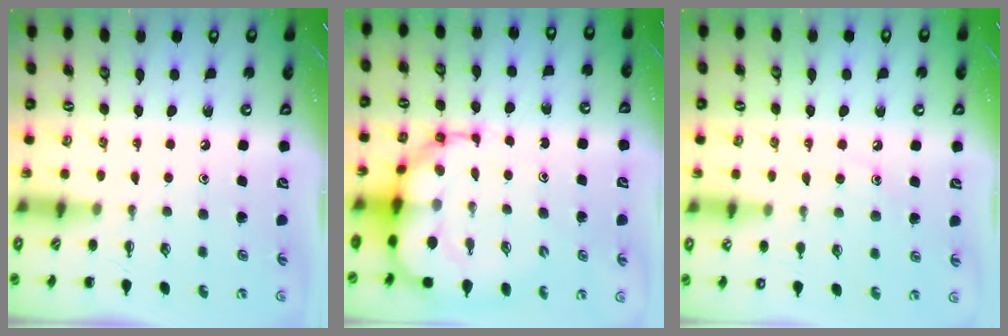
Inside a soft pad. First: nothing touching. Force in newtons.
{"total": 11.5, "press": 11.0, "slide": 3.4}
{"total": 8.8, "press": 8.7, "slide": 1.6}